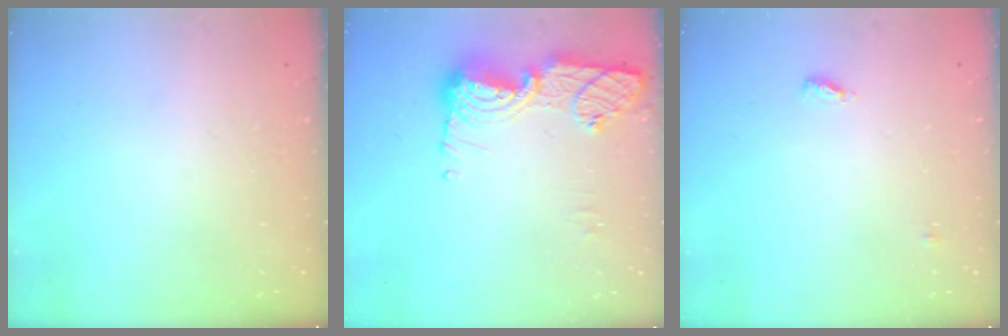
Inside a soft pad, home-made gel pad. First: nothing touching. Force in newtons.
{"total": 13.4, "press": 13.4, "slide": 1.3}
{"total": 4.6, "press": 4.5, "slide": 0.7}